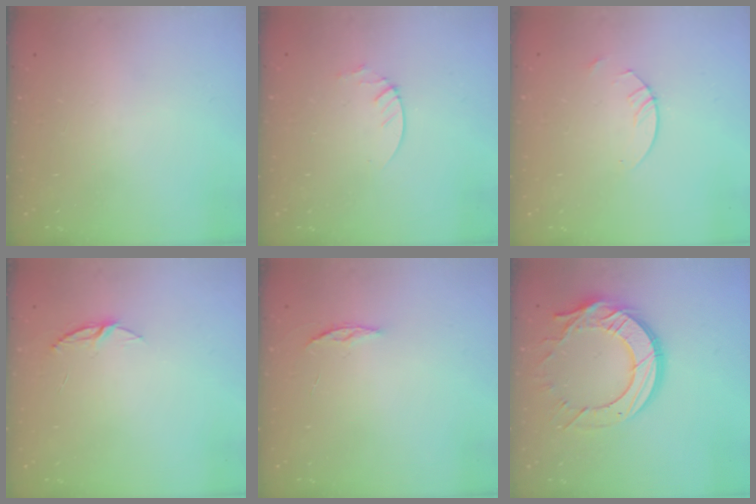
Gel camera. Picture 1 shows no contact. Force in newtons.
{"total": 2.1, "press": 2.1, "slide": 0.2}
{"total": 2.4, "press": 2.4, "slide": 0.1}
{"total": 4.6, "press": 4.5, "slide": 0.4}
{"total": 3.5, "press": 3.5, "slide": 0.4}
{"total": 17.4, "press": 17.3, "slide": 1.7}